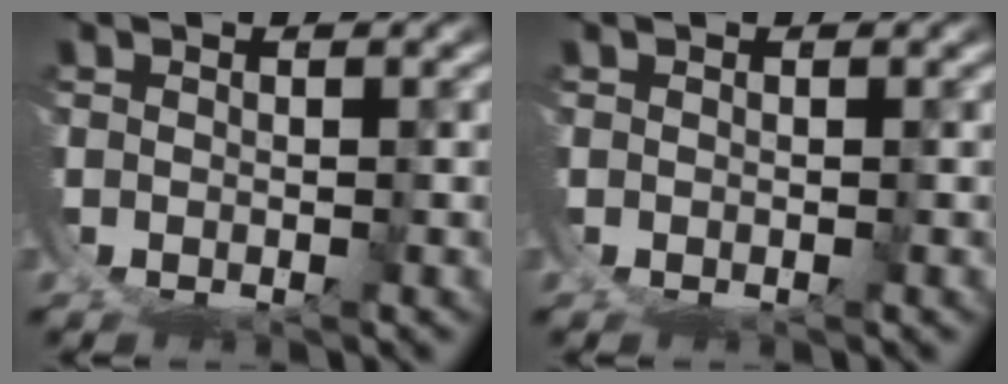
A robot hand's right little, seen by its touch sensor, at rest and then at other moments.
{"total": 0.0}